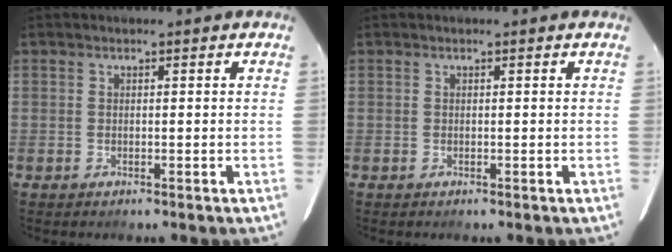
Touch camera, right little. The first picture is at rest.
{"total": 0.0}